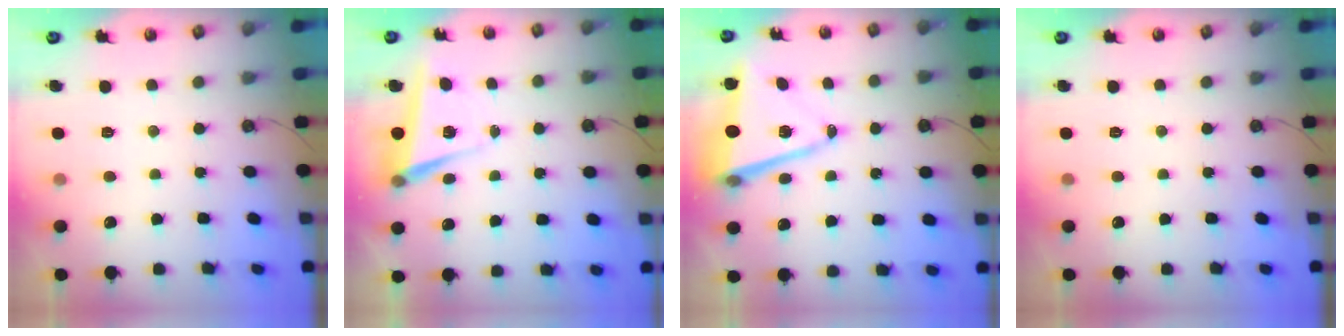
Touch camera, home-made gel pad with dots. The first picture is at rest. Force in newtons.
{"total": 6.8, "press": 5.8, "slide": 3.7}
{"total": 12.1, "press": 11.7, "slide": 2.9}
{"total": 0.0}